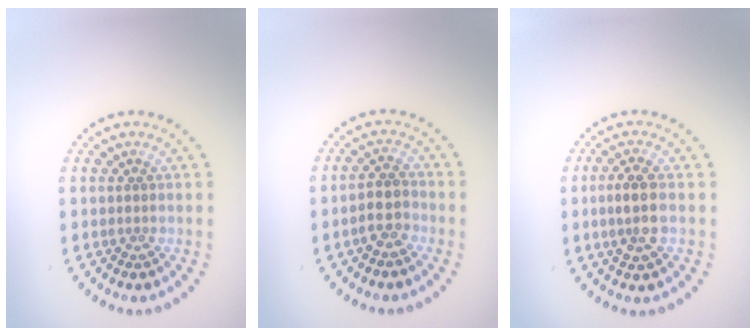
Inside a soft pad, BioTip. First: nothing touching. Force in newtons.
{"total": 2.3, "press": 2.2, "slide": 0.9}
{"total": 3.0, "press": 2.9, "slide": 0.8}